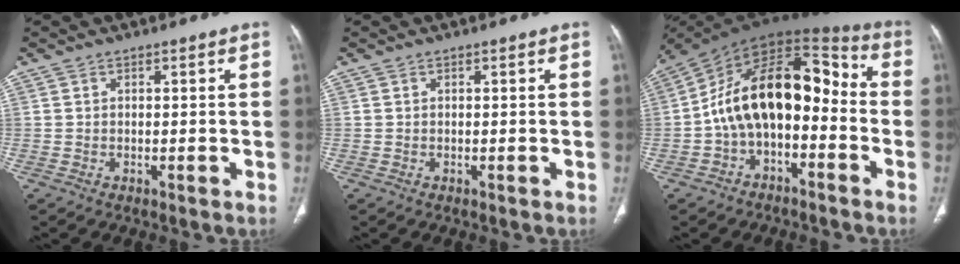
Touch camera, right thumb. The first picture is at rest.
{"total": 0.0}
{"total": 18.0, "force": [-3.0, 10.7, 14.1], "torque": [-0.206, 0.083, -0.059]}